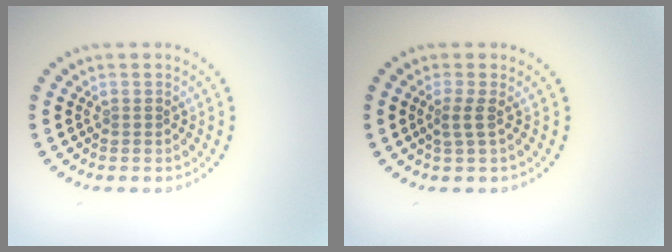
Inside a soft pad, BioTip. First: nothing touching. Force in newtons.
{"total": 1.5, "press": 1.0, "slide": 1.1}